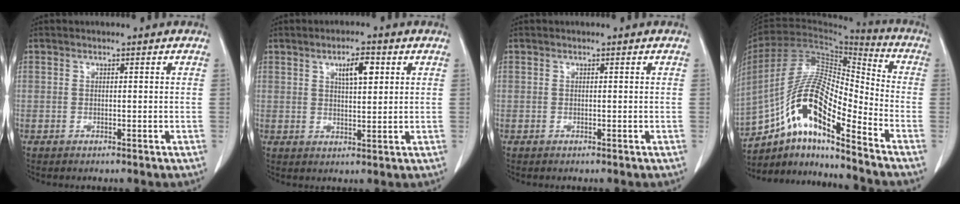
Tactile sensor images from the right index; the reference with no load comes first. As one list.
[{"total": 4.7, "force": [2.0, 1.3, 4.0], "torque": [-0.068, 0.002, 0.035]}, {"total": 0.0}, {"total": 16.4, "force": [-9.5, 3.1, 12.9], "torque": [-0.251, 0.017, -0.169]}]